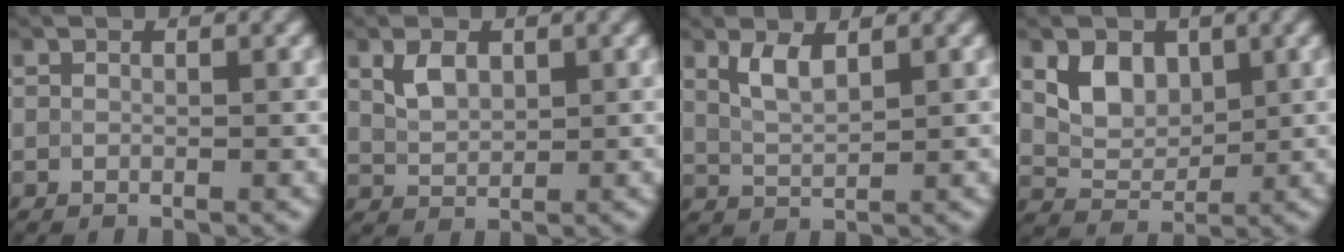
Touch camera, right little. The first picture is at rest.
{"total": 2.5, "force": [1.1, 1.5, 1.6], "torque": [-0.035, 0.000, 0.025]}
{"total": 2.6, "force": [1.5, 1.0, 1.9], "torque": [-0.042, -0.003, 0.034]}
{"total": 3.8, "force": [1.5, 2.7, 2.1], "torque": [-0.042, -0.007, 0.027]}